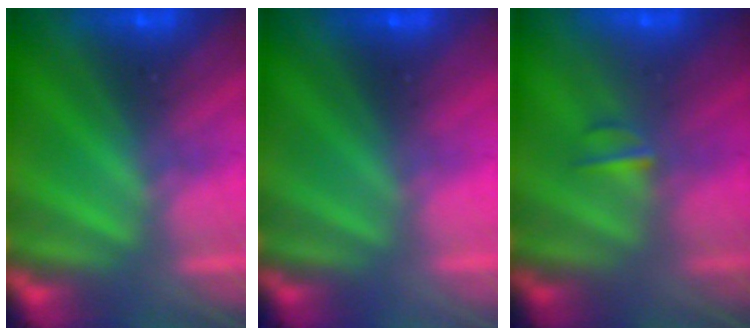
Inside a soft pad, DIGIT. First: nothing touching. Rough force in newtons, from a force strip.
{"total": 3.3}
{"total": 2.1}